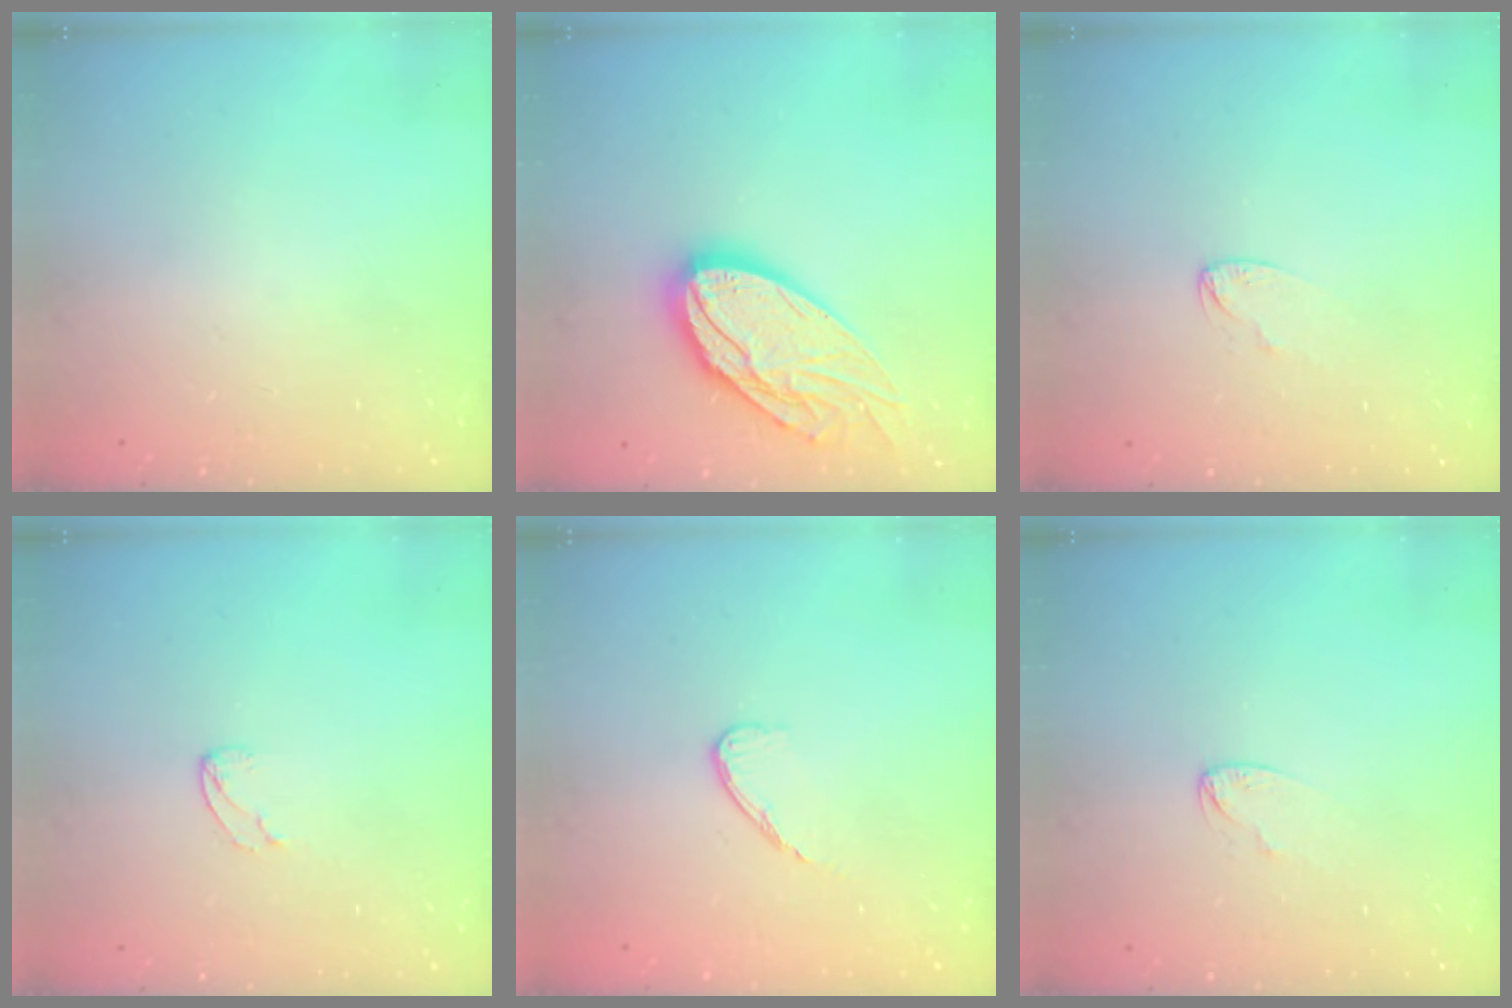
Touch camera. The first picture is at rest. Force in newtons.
{"total": 20.0, "press": 19.9, "slide": 1.8}
{"total": 2.4, "press": 2.4, "slide": 0.2}
{"total": 2.5, "press": 2.5, "slide": 0.2}
{"total": 6.6, "press": 6.6, "slide": 0.5}
{"total": 2.4, "press": 2.4, "slide": 0.2}